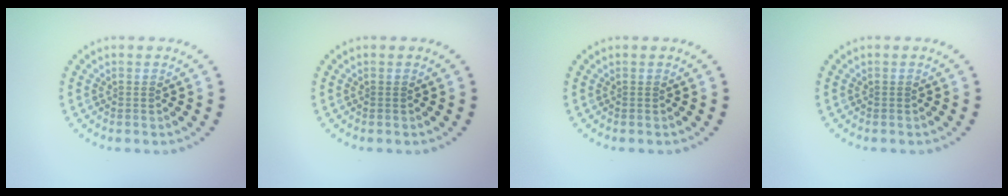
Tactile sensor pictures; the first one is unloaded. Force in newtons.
{"total": 0.0}
{"total": 0.0}
{"total": 0.0}